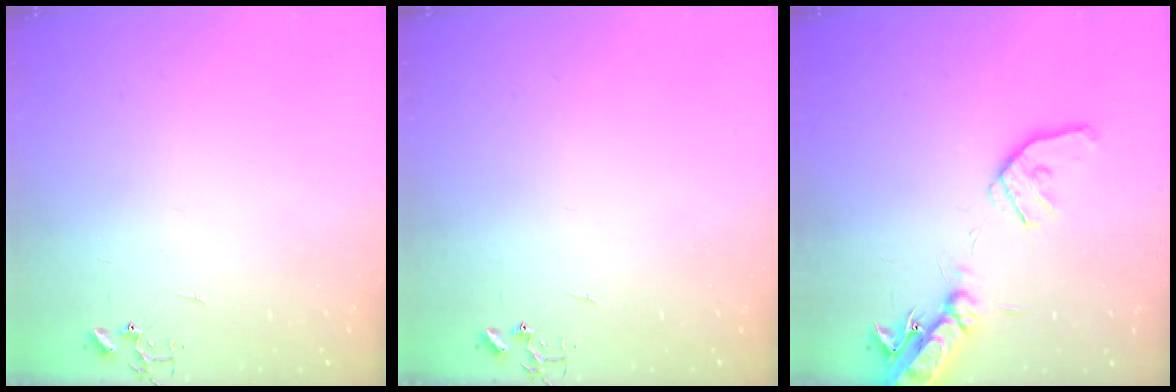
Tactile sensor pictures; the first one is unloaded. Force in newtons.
{"total": 0.0}
{"total": 16.5, "press": 16.2, "slide": 2.9}